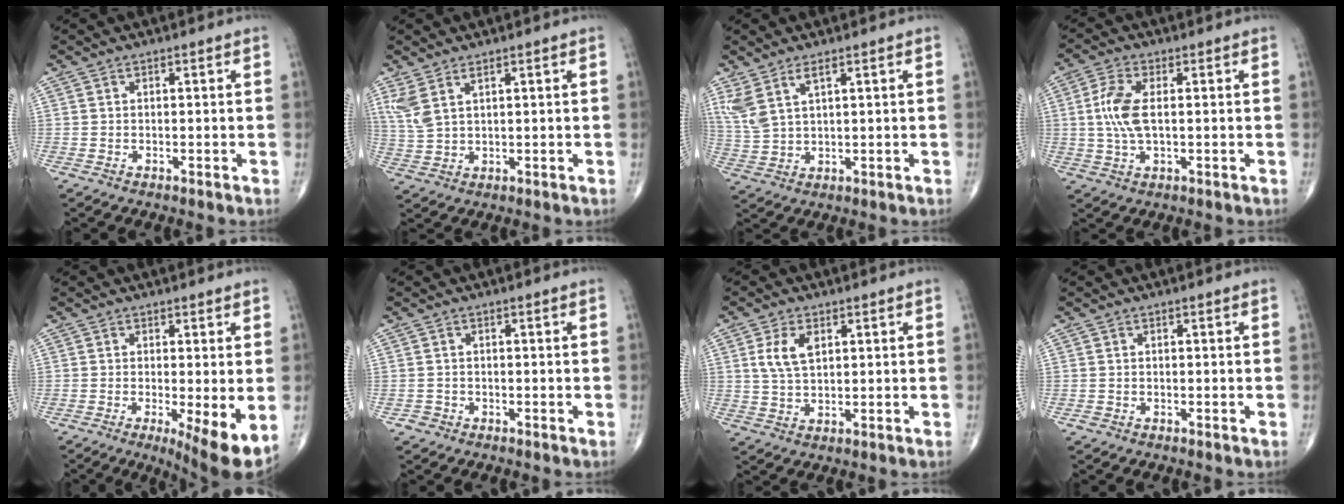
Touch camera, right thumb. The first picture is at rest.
{"total": 4.9, "force": [2.7, 1.8, 3.6], "torque": [-0.094, -0.004, 0.067]}
{"total": 6.1, "force": [3.4, 2.1, 4.6], "torque": [-0.114, -0.010, 0.080]}
{"total": 7.1, "force": [0.5, 3.2, 6.4], "torque": [-0.150, 0.003, 0.008]}
{"total": 8.8, "force": [-1.8, 2.1, 8.4], "torque": [-0.124, -0.025, -0.026]}
{"total": 1.2, "force": [-0.7, 1.0, -0.1], "torque": [0.009, 0.005, -0.018]}
{"total": 5.8, "force": [1.9, 3.2, 4.5], "torque": [-0.087, -0.004, 0.038]}
{"total": 0.5, "force": [-0.3, 0.4, 0.2], "torque": [-0.002, 0.001, -0.007]}